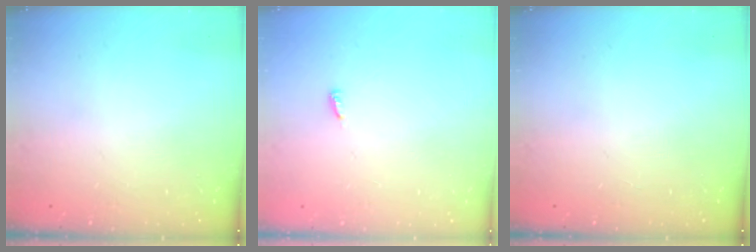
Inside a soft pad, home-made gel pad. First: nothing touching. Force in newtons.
{"total": 3.9, "press": 3.9, "slide": 0.3}
{"total": 0.0}